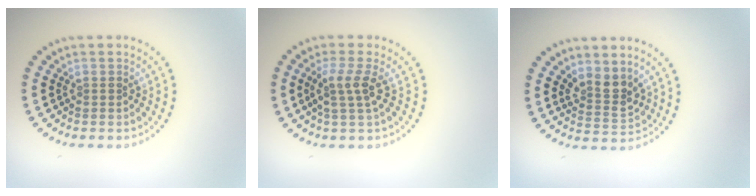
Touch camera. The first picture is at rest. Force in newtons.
{"total": 2.5, "press": 1.9, "slide": 1.6}
{"total": 2.7, "press": 2.3, "slide": 1.5}